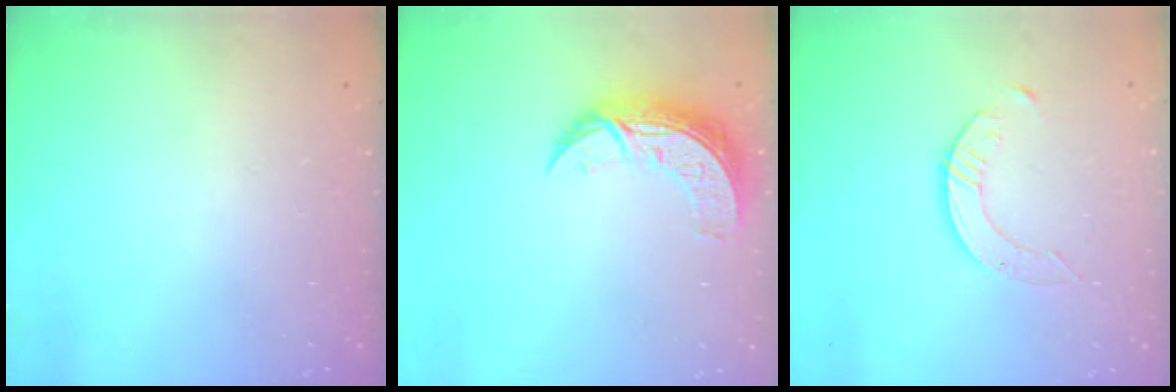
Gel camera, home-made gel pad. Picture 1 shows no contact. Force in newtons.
{"total": 9.1, "press": 9.0, "slide": 0.8}
{"total": 3.7, "press": 3.7, "slide": 0.4}